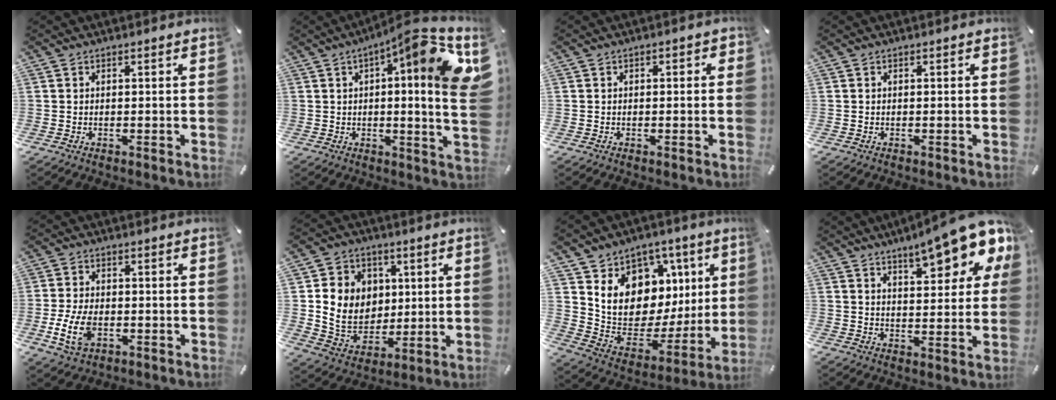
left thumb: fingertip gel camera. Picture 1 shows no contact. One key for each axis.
{"total": 15.3, "fx": 5.7, "fy": 2.3, "fz": 14.0, "tx": -0.190, "ty": -0.048, "tz": 0.078}
{"total": 0.8, "fx": -0.4, "fy": 0.5, "fz": 0.6, "tx": -0.011, "ty": 0.004, "tz": -0.009}
{"total": 0.0}
{"total": 8.3, "fx": -2.4, "fy": 5.2, "fz": 6.0, "tx": -0.132, "ty": 0.004, "tz": -0.040}
{"total": 11.6, "fx": 1.6, "fy": 10.8, "fz": 4.1, "tx": -0.079, "ty": -0.003, "tz": 0.040}
{"total": 13.2, "fx": 4.5, "fy": 11.1, "fz": 5.5, "tx": -0.072, "ty": -0.059, "tz": 0.095}
{"total": 15.0, "fx": 11.1, "fy": 4.8, "fz": 8.9, "tx": -0.123, "ty": -0.070, "tz": 0.186}